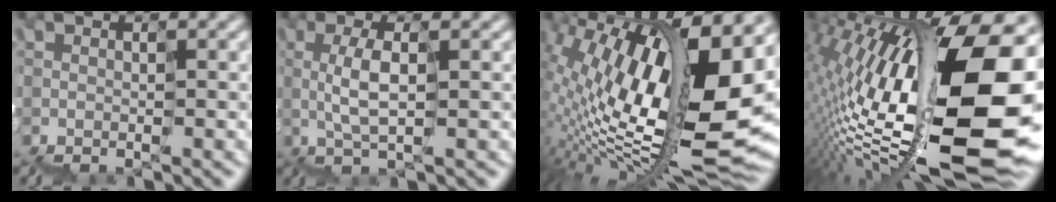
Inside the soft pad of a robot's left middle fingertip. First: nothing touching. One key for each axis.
{"total": 1.1, "fx": 0.3, "fy": 0.1, "fz": 1.0, "tx": -0.042, "ty": 0.014, "tz": 0.008}
{"total": 16.2, "fx": 4.0, "fy": 6.4, "fz": 14.3, "tx": -0.259, "ty": 0.012, "tz": 0.077}
{"total": 16.5, "fx": -0.5, "fy": 5.9, "fz": 15.4, "tx": -0.285, "ty": 0.004, "tz": -0.009}